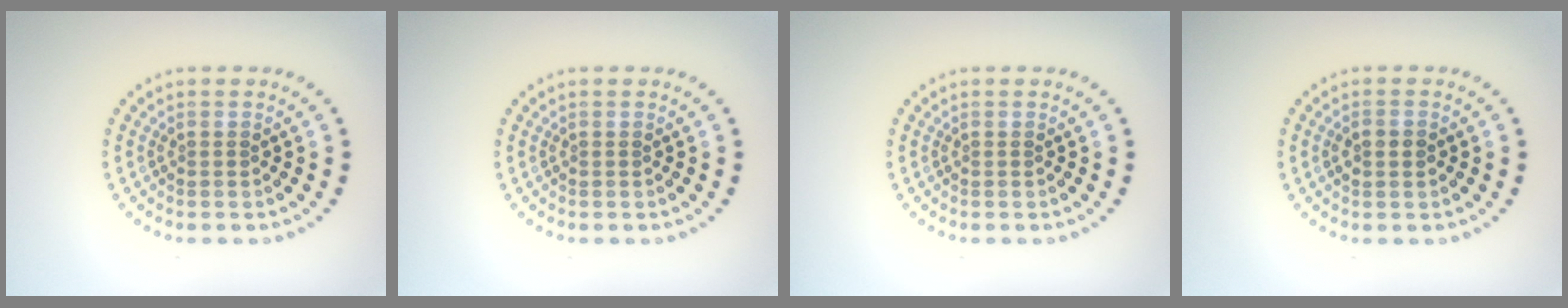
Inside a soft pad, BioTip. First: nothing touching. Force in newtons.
{"total": 0.0}
{"total": 0.0}
{"total": 1.4, "press": 1.4, "slide": 0.1}